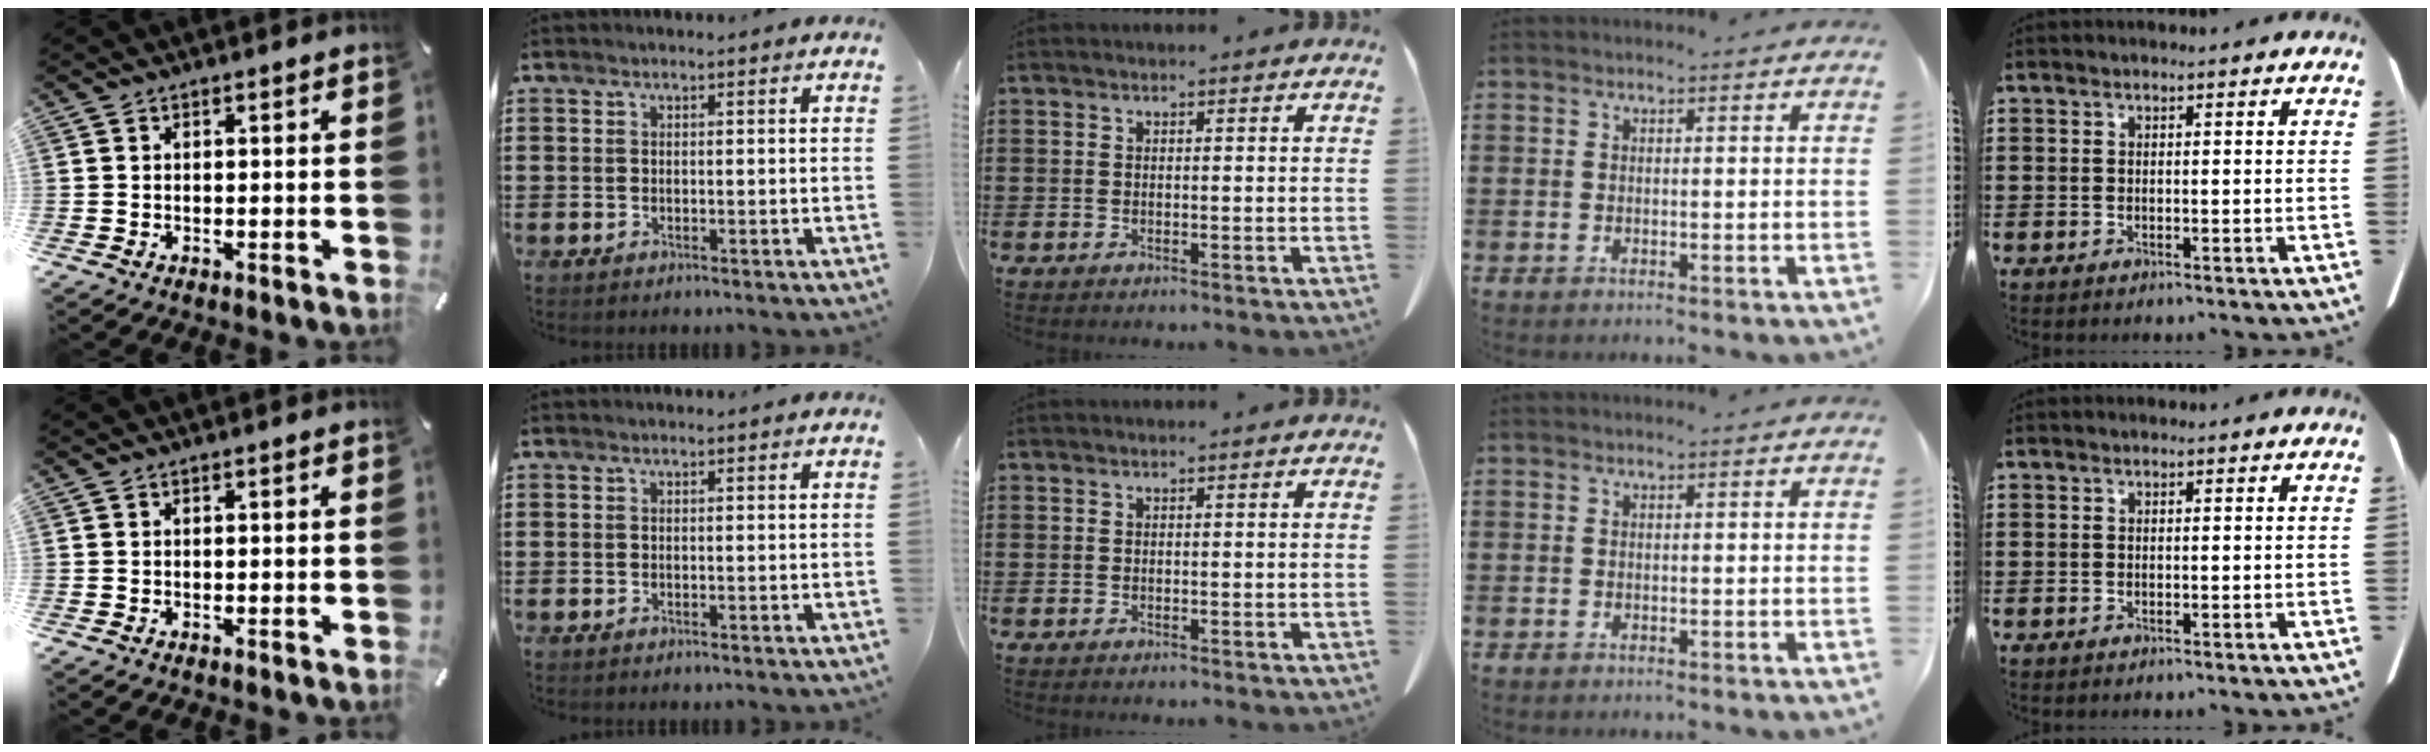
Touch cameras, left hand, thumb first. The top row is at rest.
{}